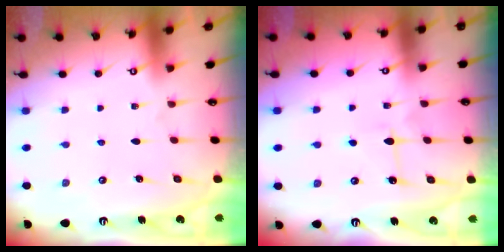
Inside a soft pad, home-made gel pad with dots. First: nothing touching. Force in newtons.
{"total": 6.0, "press": 6.0, "slide": 0.8}